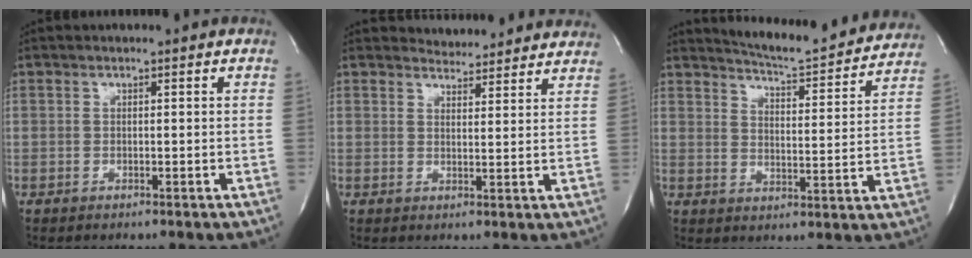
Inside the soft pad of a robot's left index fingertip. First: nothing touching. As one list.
[{"total": 8.7, "force": [8.4, 1.8, 0.9], "torque": [0.000, 0.001, 0.090]}, {"total": 14.8, "force": [14.3, 1.5, 3.6], "torque": [-0.054, -0.030, 0.178]}]